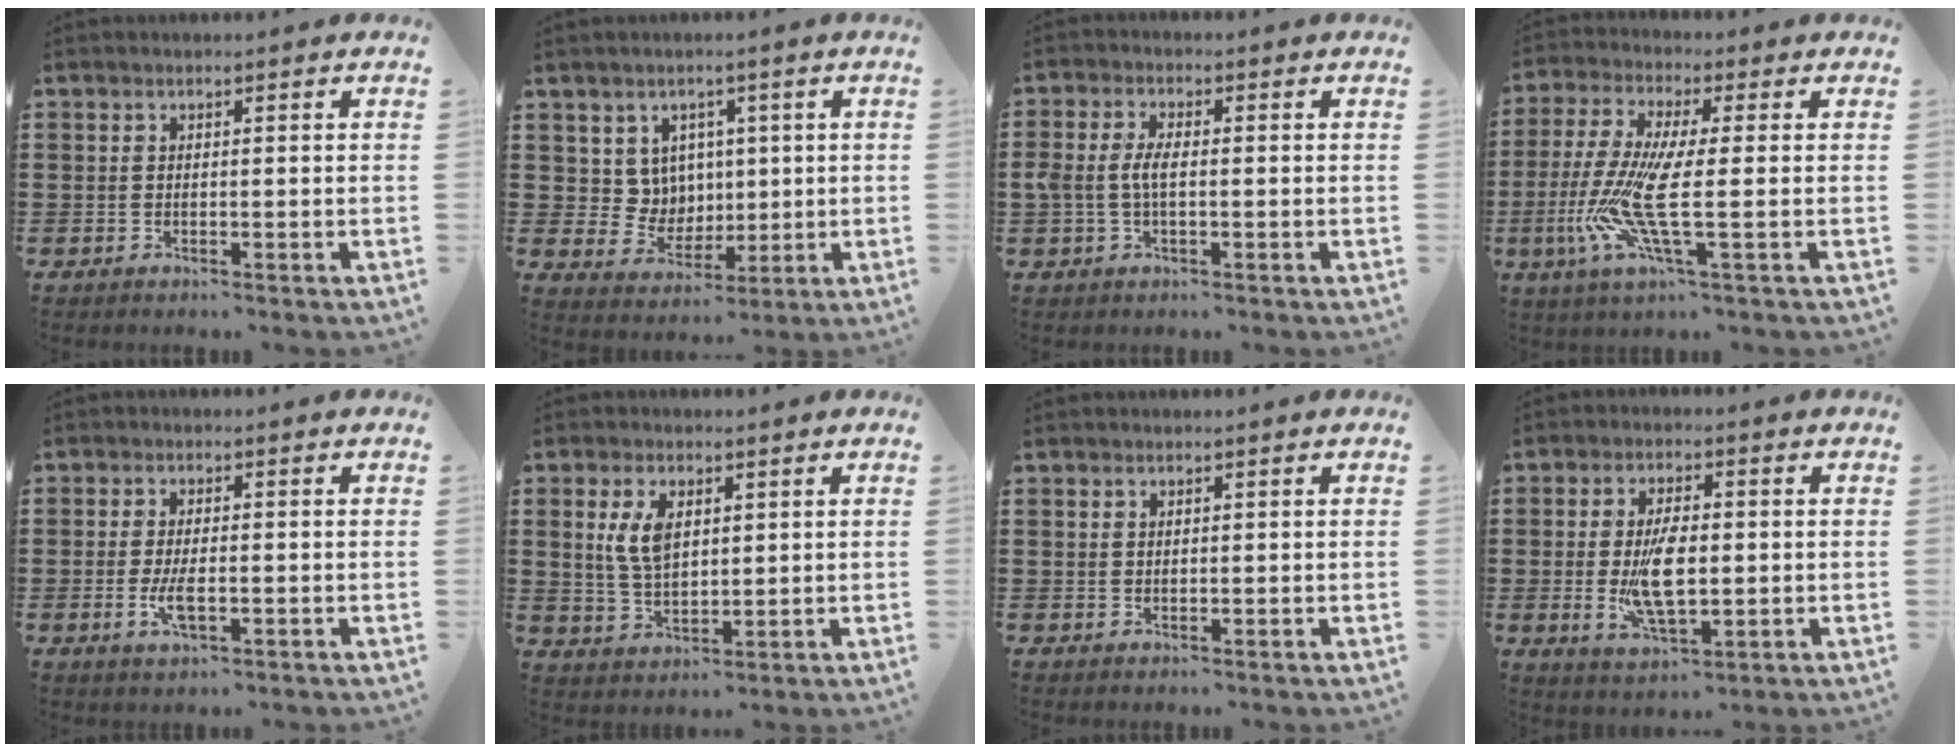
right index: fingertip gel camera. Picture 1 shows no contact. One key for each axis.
{"total": 6.2, "fx": 2.2, "fy": 5.6, "fz": 1.4, "tx": -0.049, "ty": 0.001, "tz": 0.044}
{"total": 3.8, "fx": -0.3, "fy": 1.7, "fz": 3.4, "tx": -0.085, "ty": -0.003, "tz": -0.014}
{"total": 11.4, "fx": -2.3, "fy": 1.7, "fz": 11.1, "tx": -0.256, "ty": -0.033, "tz": -0.052}
{"total": 3.8, "fx": -0.9, "fy": 1.3, "fz": 3.4, "tx": -0.081, "ty": -0.006, "tz": -0.022}
{"total": 5.9, "fx": 1.7, "fy": 3.2, "fz": 4.6, "tx": -0.108, "ty": 0.008, "tz": 0.028}
{"total": 0.6, "fx": 0.4, "fy": 0.5, "fz": 0.2, "tx": -0.005, "ty": 0.003, "tz": 0.007}
{"total": 8.5, "fx": -0.5, "fy": 3.6, "fz": 7.6, "tx": -0.154, "ty": -0.006, "tz": -0.015}